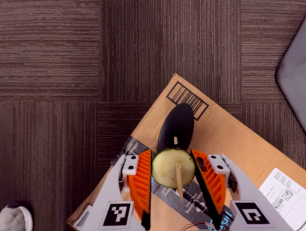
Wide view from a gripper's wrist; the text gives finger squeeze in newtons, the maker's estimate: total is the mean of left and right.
{"total": 7.4, "left": 7.8, "right": 6.9}